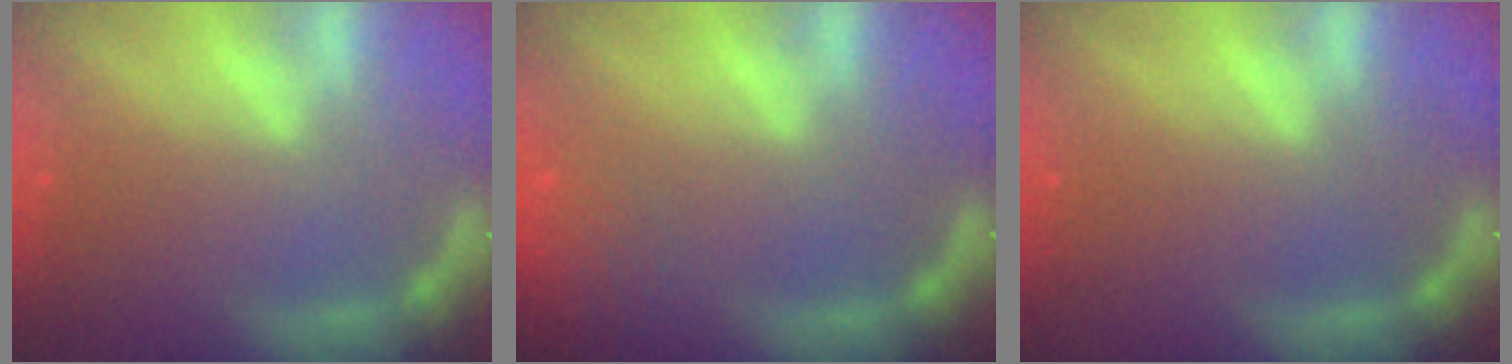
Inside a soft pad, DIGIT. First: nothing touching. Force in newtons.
{"total": 9.0}
{"total": 0.0}